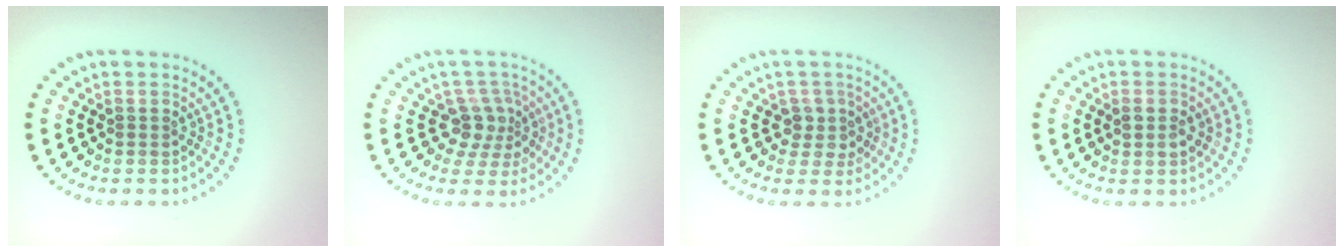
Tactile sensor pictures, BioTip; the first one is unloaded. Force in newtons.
{"total": 2.9, "press": 2.2, "slide": 1.9}
{"total": 2.2, "press": 1.8, "slide": 1.2}
{"total": 1.4, "press": 1.4, "slide": 0.2}